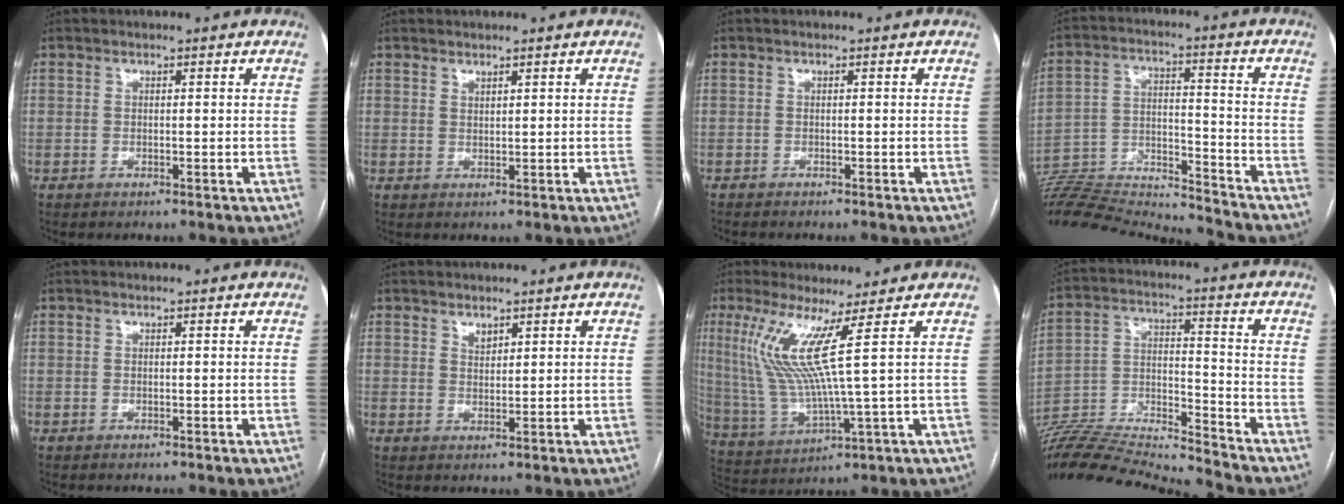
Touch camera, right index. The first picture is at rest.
{"total": 0.8, "force": [0.8, 0.1, 0.3], "torque": [-0.005, -0.006, 0.015]}
{"total": 1.6, "force": [-1.5, 0.2, 0.7], "torque": [-0.012, -0.004, -0.017]}
{"total": 22.0, "force": [-21.2, 0.4, 5.8], "torque": [-0.139, -0.003, -0.339]}
{"total": 0.0}
{"total": 1.6, "force": [1.2, 0.8, 0.7], "torque": [-0.012, -0.001, 0.023]}
{"total": 9.9, "force": [3.8, -1.5, 9.0], "torque": [-0.200, -0.011, 0.084]}
{"total": 19.5, "force": [-18.7, -1.4, 5.5], "torque": [-0.116, 0.004, -0.322]}